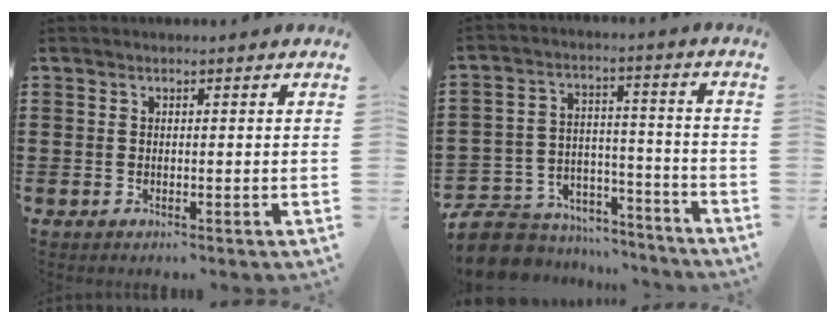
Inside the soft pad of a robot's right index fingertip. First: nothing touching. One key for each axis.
{"total": 7.7, "fx": -7.1, "fy": 2.9, "fz": 1.0, "tx": -0.046, "ty": 0.011, "tz": -0.143}